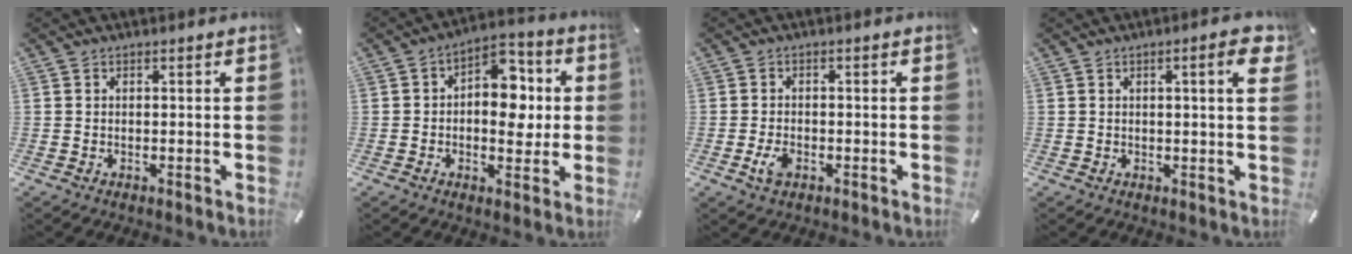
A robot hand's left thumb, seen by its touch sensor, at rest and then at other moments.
{"total": 11.3, "force": [0.7, 7.5, 8.5], "torque": [-0.094, -0.009, 0.009]}
{"total": 3.5, "force": [-1.4, 2.0, 2.5], "torque": [-0.062, -0.002, -0.028]}
{"total": 6.1, "force": [2.1, 1.2, 5.6], "torque": [-0.085, -0.002, 0.028]}